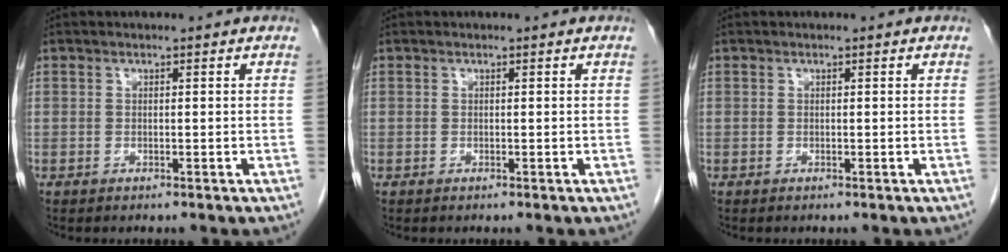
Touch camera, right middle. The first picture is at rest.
{"total": 0.0}
{"total": 0.0}